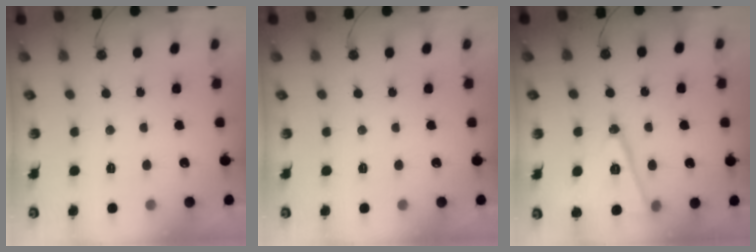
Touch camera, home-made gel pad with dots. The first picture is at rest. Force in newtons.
{"total": 1.5, "press": 0.2, "slide": 1.5}
{"total": 14.5, "press": 14.1, "slide": 3.2}